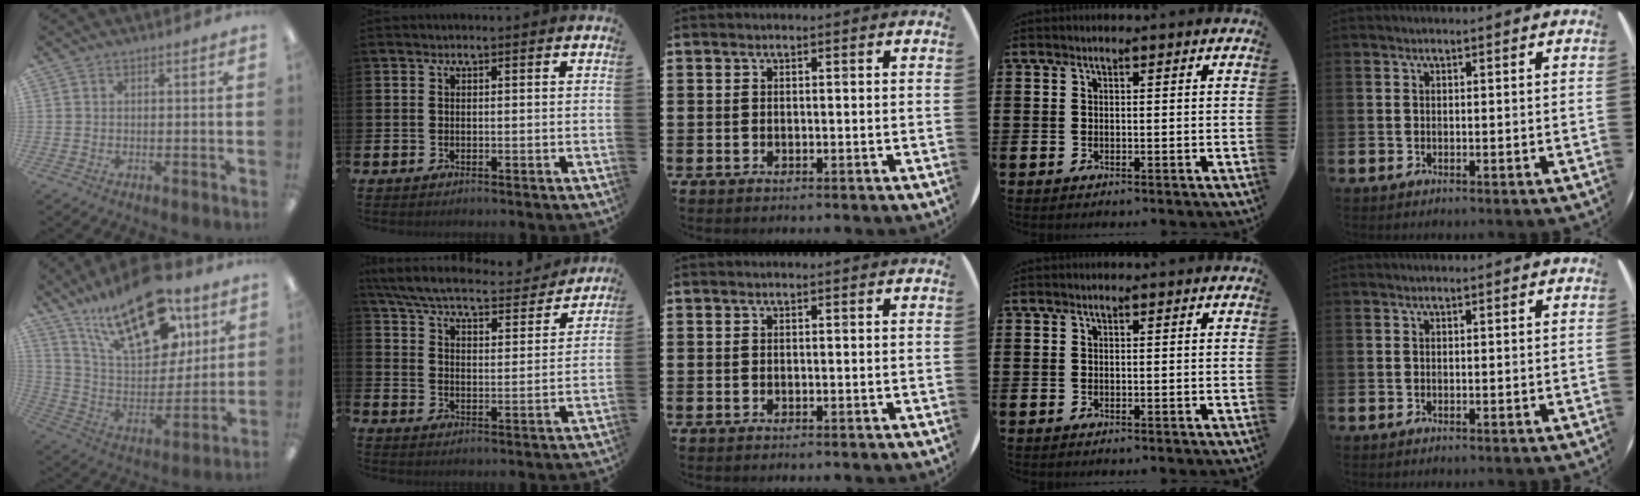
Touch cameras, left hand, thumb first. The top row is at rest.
{"thumb": {"total": 25.0, "force": [14.8, 11.6, 16.5], "torque": [-0.289, -0.074, 0.253]}, "index": {"total": 6.8, "force": [6.3, 0.9, 2.4], "torque": [-0.079, -0.045, 0.105]}}